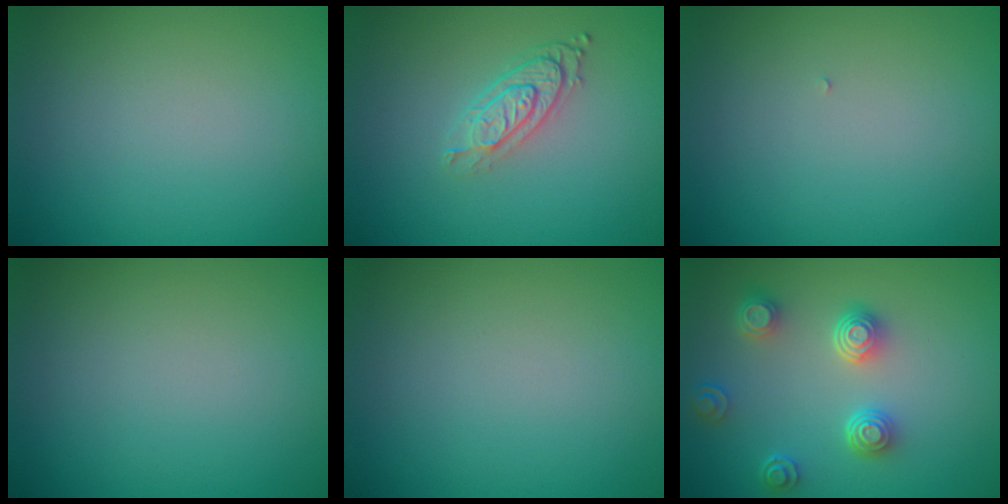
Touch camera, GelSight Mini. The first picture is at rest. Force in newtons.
{"total": 3.2, "press": 2.3, "slide": 2.2}
{"total": 0.0}
{"total": 0.0}
{"total": 0.0}
{"total": 4.3, "press": 3.5, "slide": 2.5}